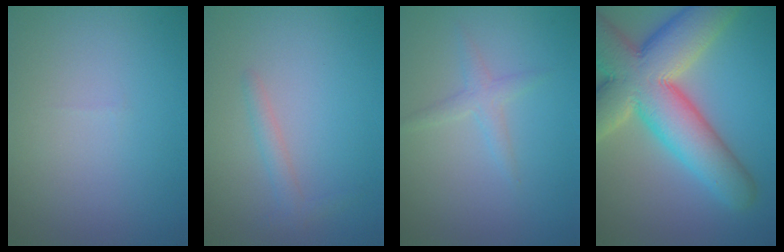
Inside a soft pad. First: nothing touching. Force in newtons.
{"total": 1.3, "press": 1.3, "slide": 0.1}
{"total": 1.5, "press": 1.5, "slide": 0.1}
{"total": 12.9, "press": 12.9, "slide": 0.8}